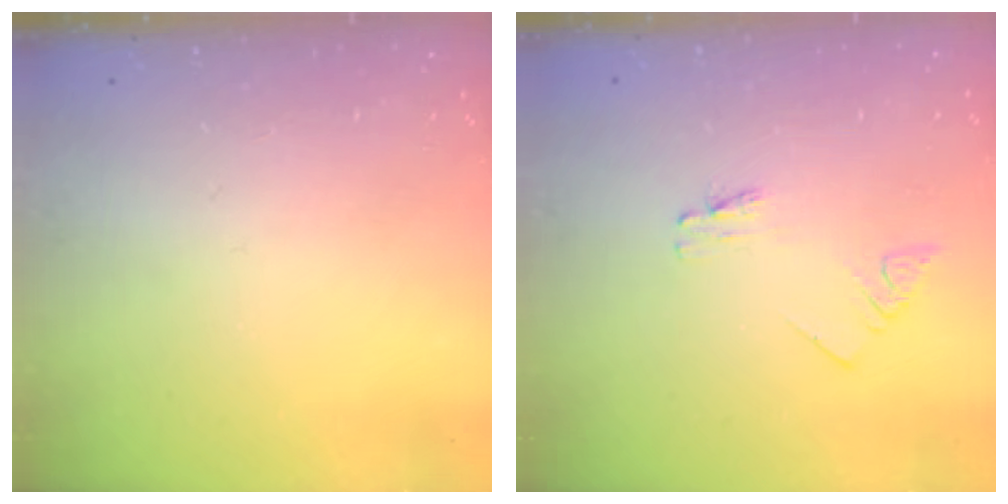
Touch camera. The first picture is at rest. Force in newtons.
{"total": 1.1, "press": 1.1, "slide": 0.0}